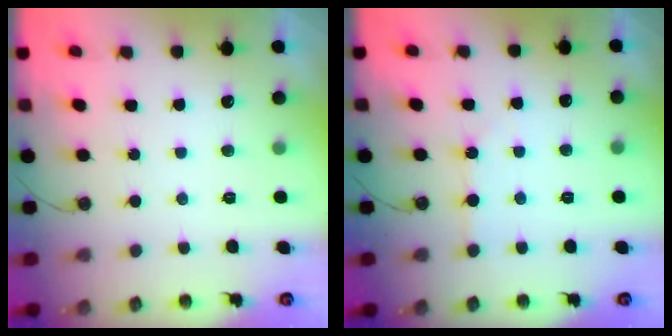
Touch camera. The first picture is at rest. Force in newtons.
{"total": 1.8, "press": 1.7, "slide": 0.4}